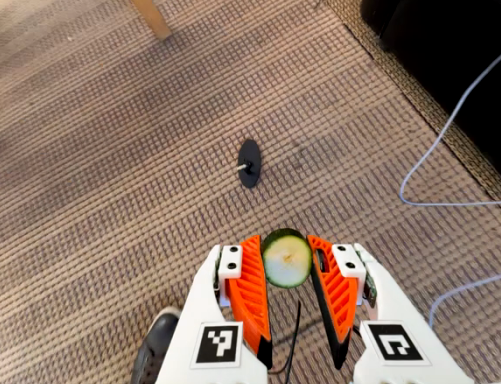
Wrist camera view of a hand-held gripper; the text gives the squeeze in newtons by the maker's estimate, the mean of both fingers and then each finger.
{"total": 9.9, "left": 9.7, "right": 10.2}